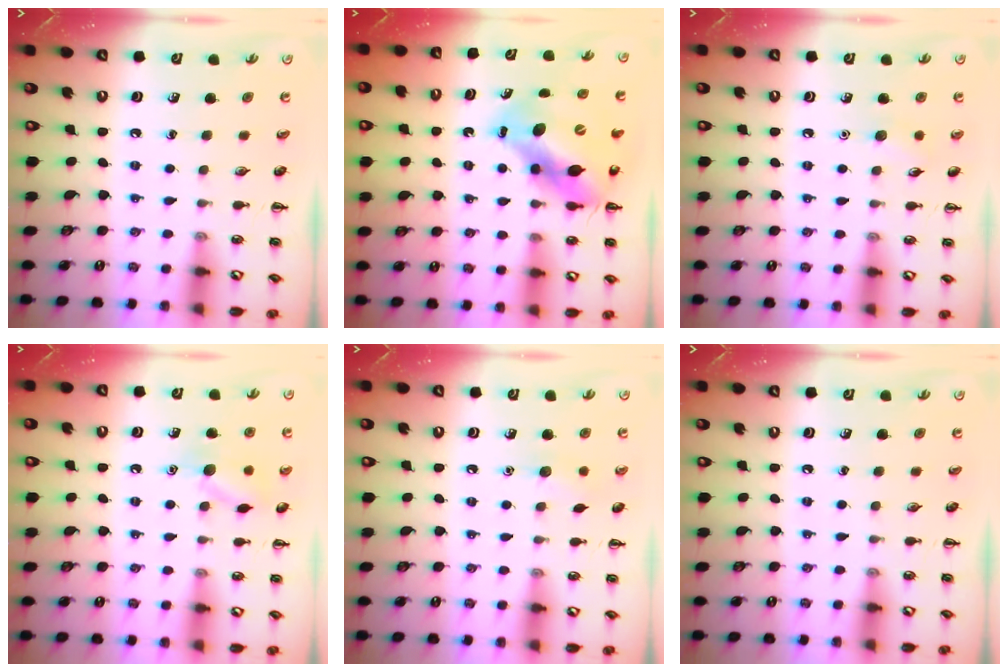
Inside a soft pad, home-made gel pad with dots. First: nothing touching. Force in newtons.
{"total": 11.6, "press": 11.2, "slide": 3.1}
{"total": 5.3, "press": 5.0, "slide": 1.5}
{"total": 9.8, "press": 9.7, "slide": 0.9}
{"total": 5.9, "press": 5.7, "slide": 1.4}
{"total": 0.0}